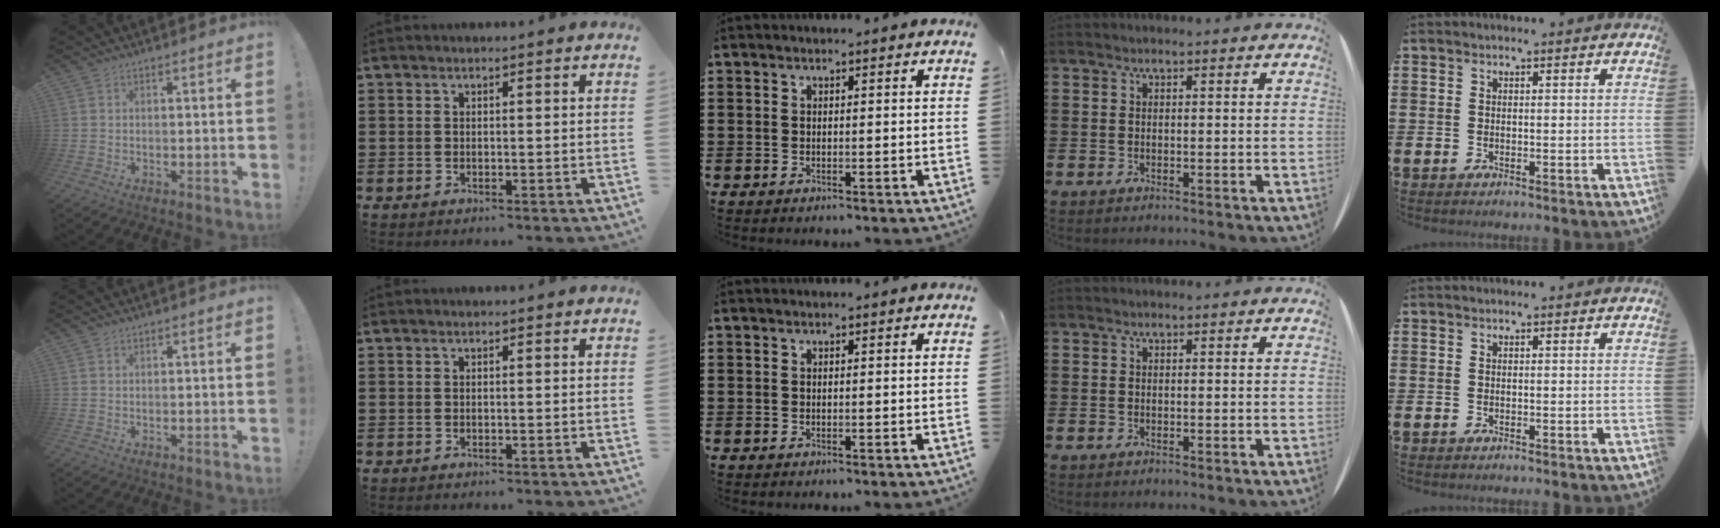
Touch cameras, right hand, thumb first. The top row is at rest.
{}